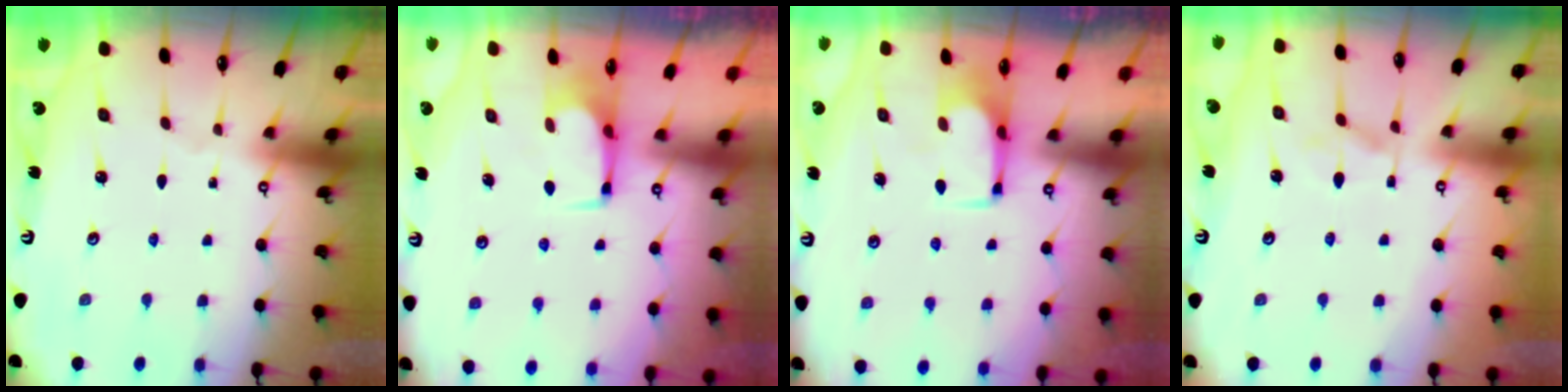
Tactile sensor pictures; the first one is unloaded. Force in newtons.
{"total": 2.4, "press": 2.4, "slide": 0.4}
{"total": 3.7, "press": 3.6, "slide": 0.7}
{"total": 1.5, "press": 0.2, "slide": 1.5}